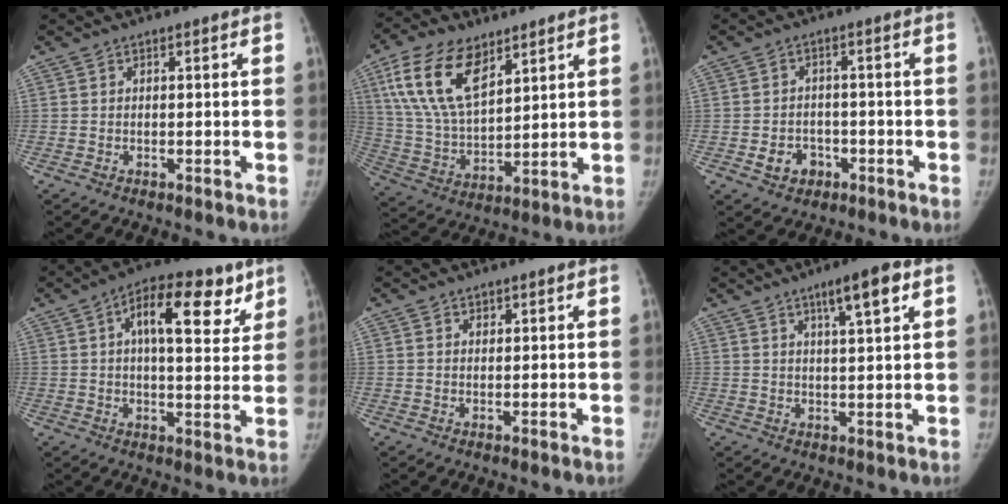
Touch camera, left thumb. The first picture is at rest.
{"total": 17.0, "force": [8.7, 8.7, 11.7], "torque": [-0.203, -0.029, 0.174]}
{"total": 5.1, "force": [-2.0, 4.2, 2.0], "torque": [-0.012, 0.016, -0.024]}
{"total": 14.9, "force": [6.5, 7.0, 11.4], "torque": [-0.126, -0.005, 0.091]}
{"total": 1.2, "force": [0.7, 0.8, 0.4], "torque": [0.006, -0.004, 0.012]}
{"total": 6.9, "force": [3.8, 1.2, 5.7], "torque": [-0.084, -0.013, 0.060]}